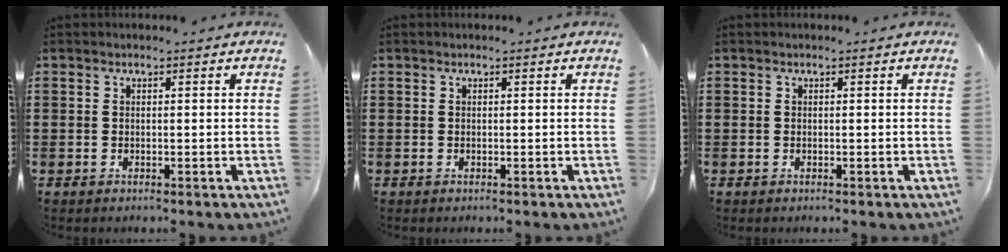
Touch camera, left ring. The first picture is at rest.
{"total": 0.0}
{"total": 0.0}